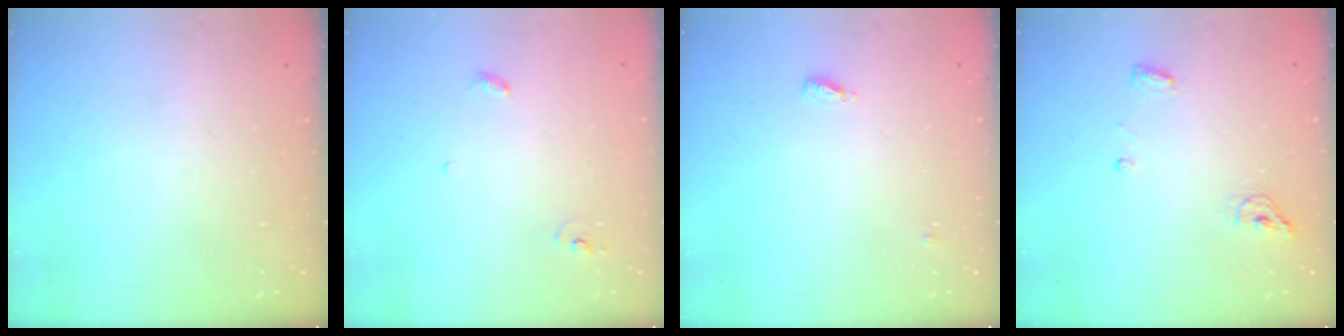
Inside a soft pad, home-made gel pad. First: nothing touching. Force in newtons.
{"total": 3.6, "press": 3.6, "slide": 0.2}
{"total": 4.6, "press": 4.5, "slide": 0.7}
{"total": 5.4, "press": 5.3, "slide": 1.1}